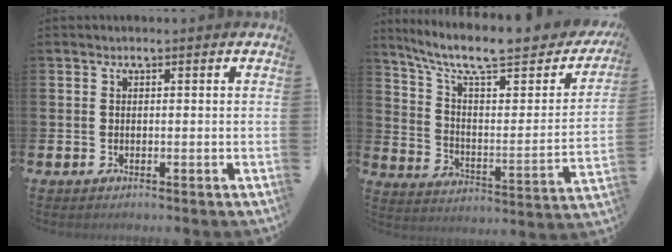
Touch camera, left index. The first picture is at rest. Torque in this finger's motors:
{"motor_torque": [1.07, -1.07, 0.89, 0.21]}